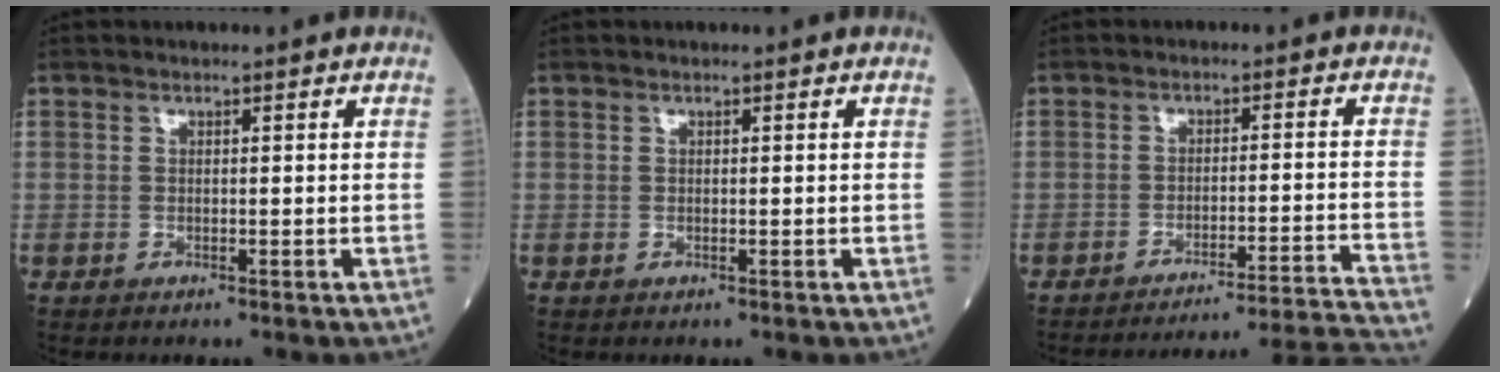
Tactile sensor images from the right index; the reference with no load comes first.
{"total": 0.0}
{"total": 20.0, "force": [-19.2, -4.2, 4.0], "torque": [-0.012, -0.031, -0.249]}